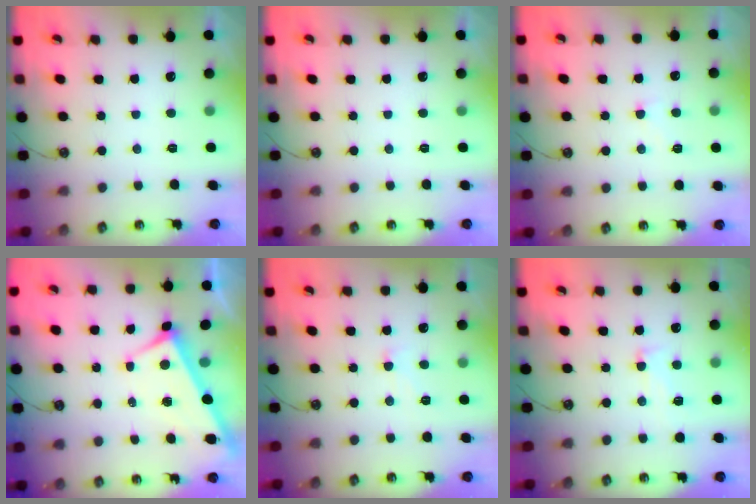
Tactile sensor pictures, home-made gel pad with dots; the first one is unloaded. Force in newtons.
{"total": 0.0}
{"total": 1.0, "press": 0.8, "slide": 0.6}
{"total": 4.0, "press": 4.0, "slide": 0.3}
{"total": 1.8, "press": 1.7, "slide": 0.6}
{"total": 5.4, "press": 5.3, "slide": 1.3}